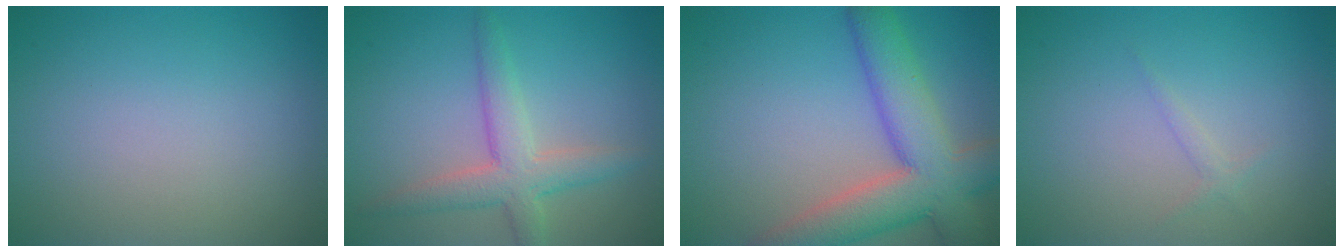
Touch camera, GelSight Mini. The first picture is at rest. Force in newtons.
{"total": 4.1, "press": 4.1, "slide": 0.4}
{"total": 8.9, "press": 8.9, "slide": 0.4}
{"total": 0.8, "press": 0.8, "slide": 0.1}